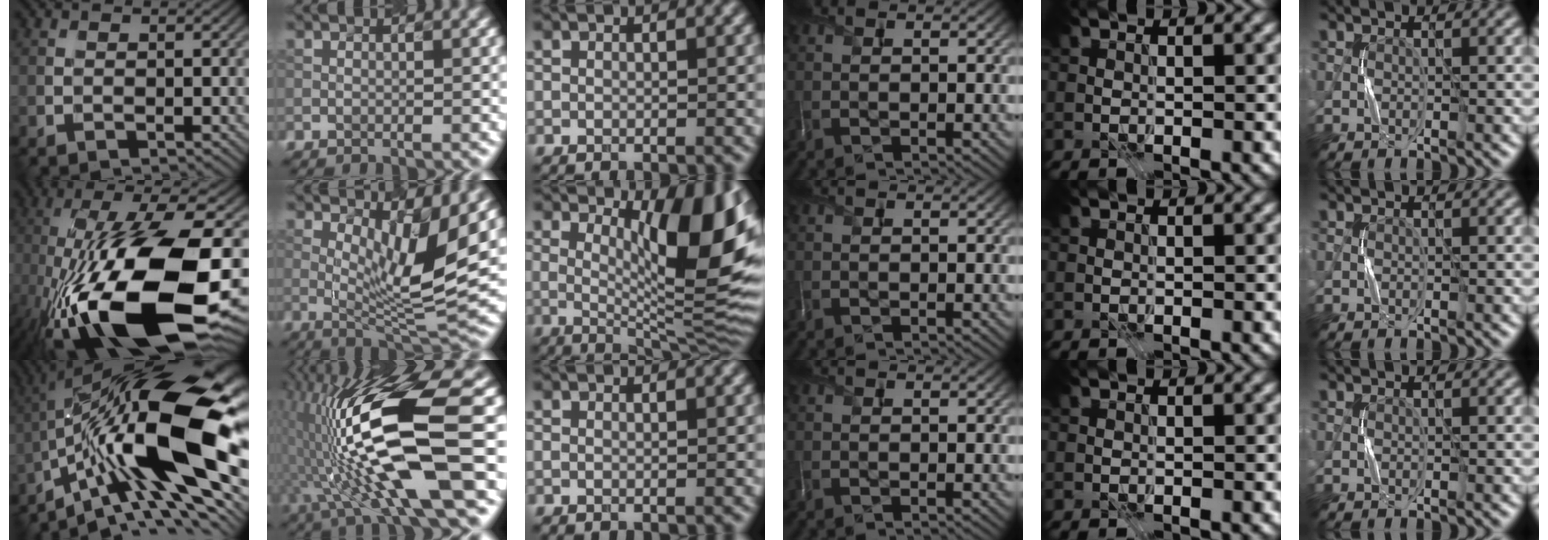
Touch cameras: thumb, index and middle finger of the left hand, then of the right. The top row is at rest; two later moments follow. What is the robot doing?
{"motion": "press", "object": "grip strengthener"}